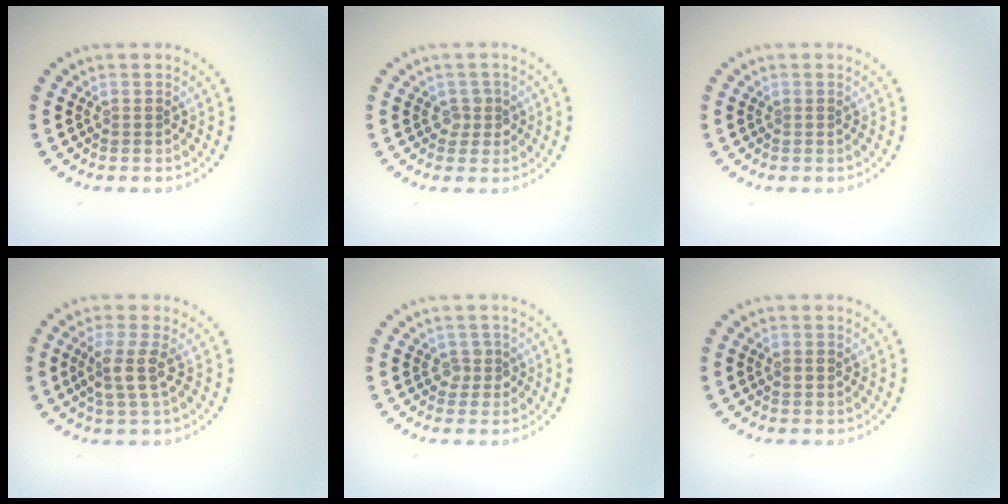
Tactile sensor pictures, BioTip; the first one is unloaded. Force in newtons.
{"total": 1.3, "press": 1.1, "slide": 0.8}
{"total": 0.0}
{"total": 2.6, "press": 2.1, "slide": 1.6}
{"total": 1.3, "press": 1.1, "slide": 0.8}
{"total": 1.0, "press": 1.0, "slide": 0.0}